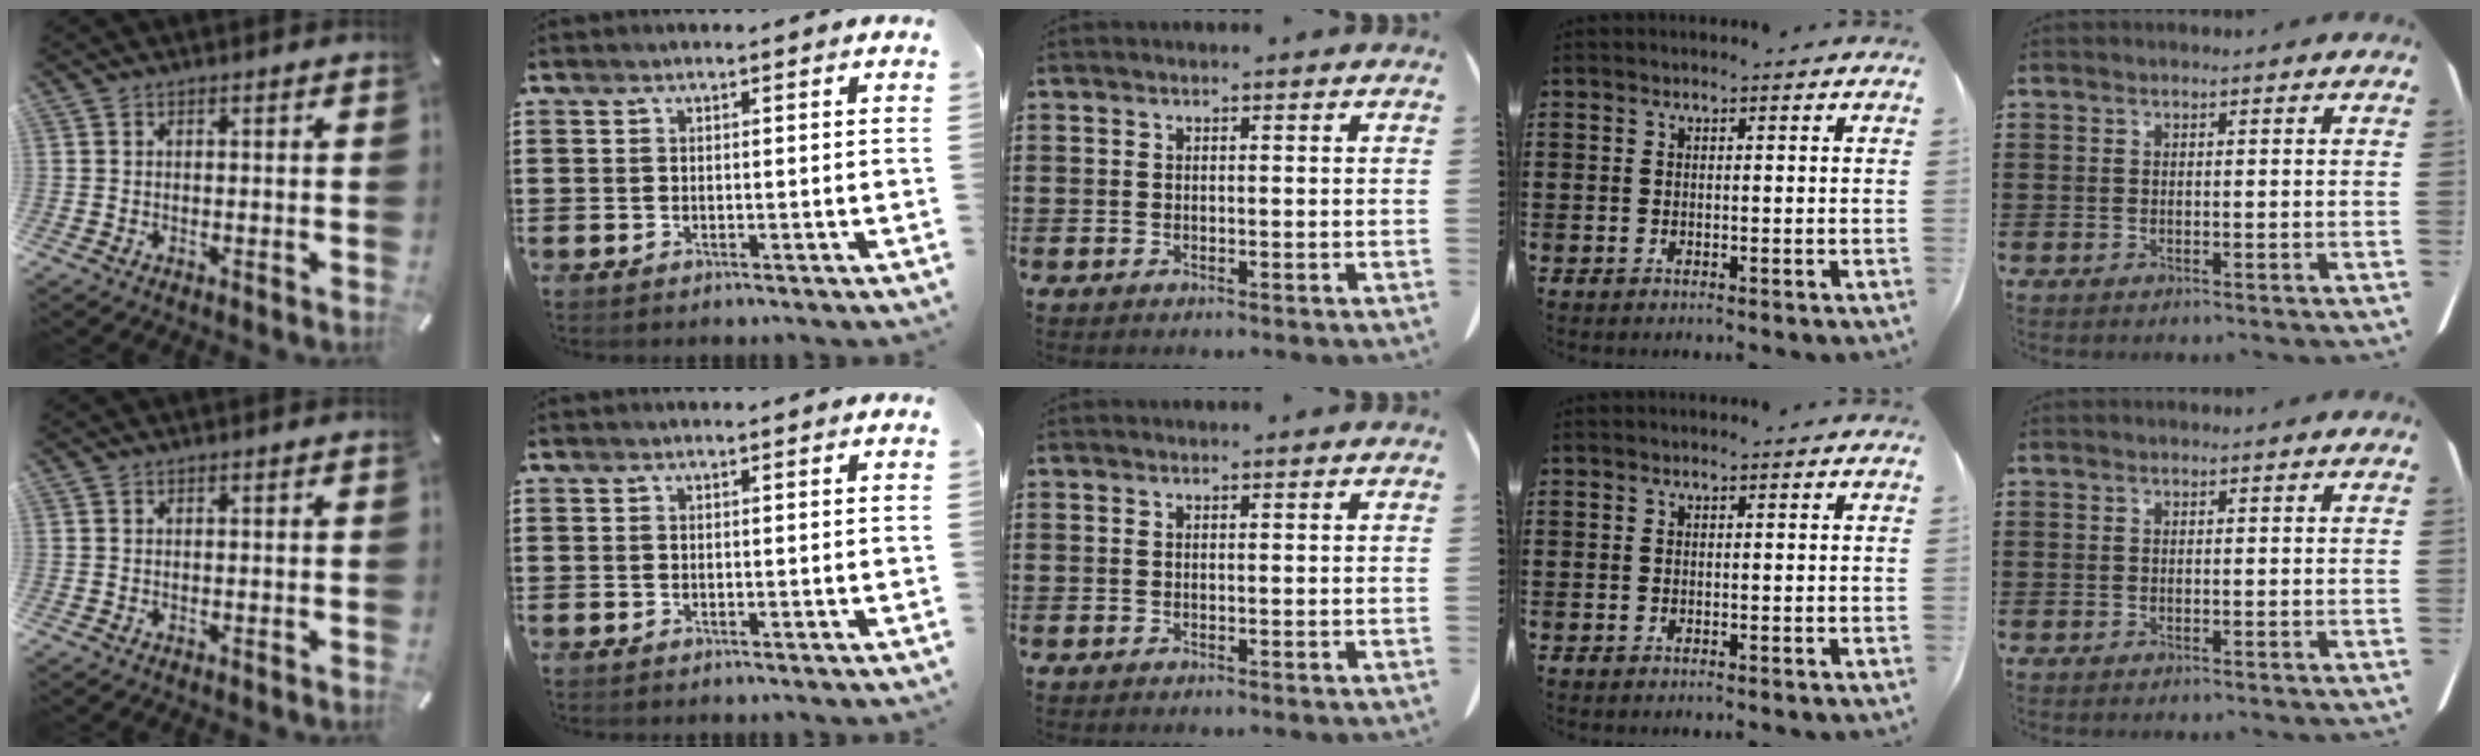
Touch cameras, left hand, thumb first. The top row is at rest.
{}